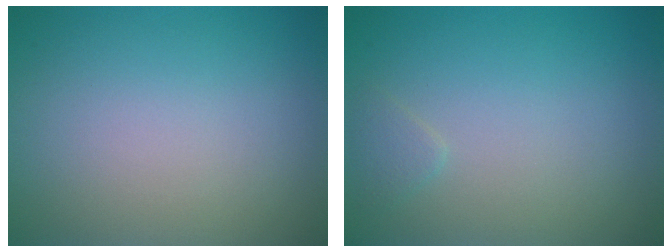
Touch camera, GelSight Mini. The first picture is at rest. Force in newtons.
{"total": 0.8, "press": 0.8, "slide": 0.0}